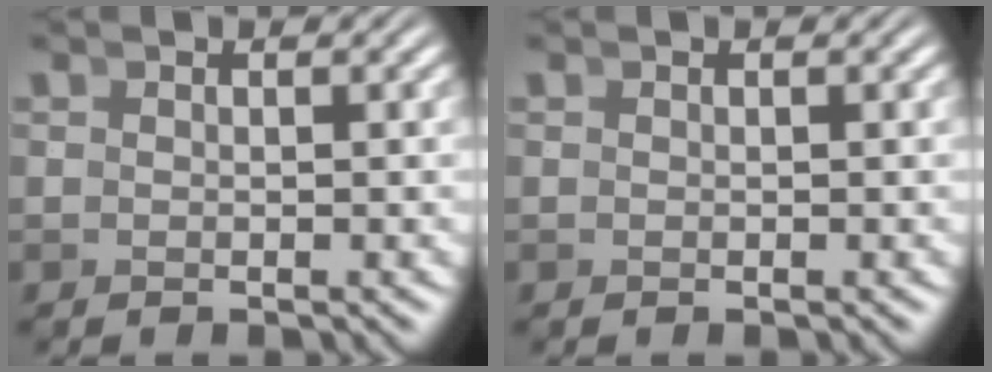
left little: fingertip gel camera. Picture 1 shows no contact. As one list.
[{"total": 0.0}]